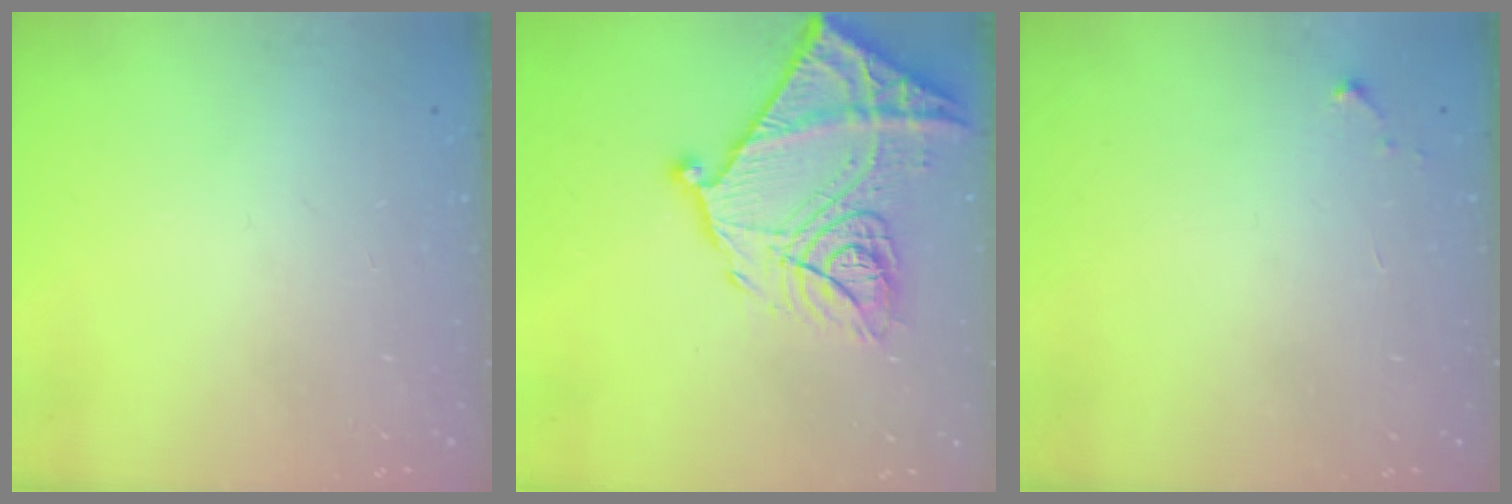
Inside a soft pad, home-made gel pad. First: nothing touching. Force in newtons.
{"total": 25.4, "press": 25.3, "slide": 2.5}
{"total": 2.6, "press": 2.6, "slide": 0.4}